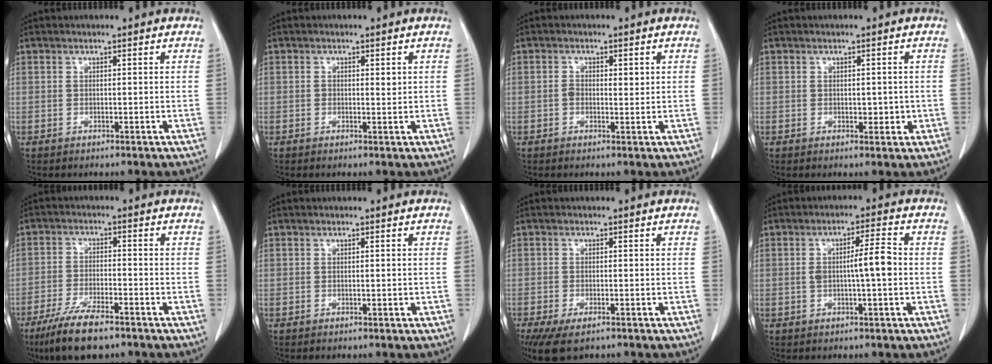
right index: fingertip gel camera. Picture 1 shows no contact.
{"total": 1.0, "force": [0.2, 0.5, 0.8], "torque": [-0.012, 0.000, 0.002]}
{"total": 2.0, "force": [0.2, 1.2, 1.6], "torque": [-0.026, 0.005, 0.002]}
{"total": 2.0, "force": [-0.3, 1.2, 1.6], "torque": [-0.016, 0.001, -0.001]}
{"total": 9.6, "force": [-7.0, 2.0, 6.2], "torque": [-0.115, -0.020, -0.120]}
{"total": 0.0}
{"total": 6.1, "force": [-4.1, 2.3, 3.8], "torque": [-0.069, -0.014, -0.066]}
{"total": 5.1, "force": [-0.4, 0.4, 5.1], "torque": [-0.087, 0.011, -0.005]}